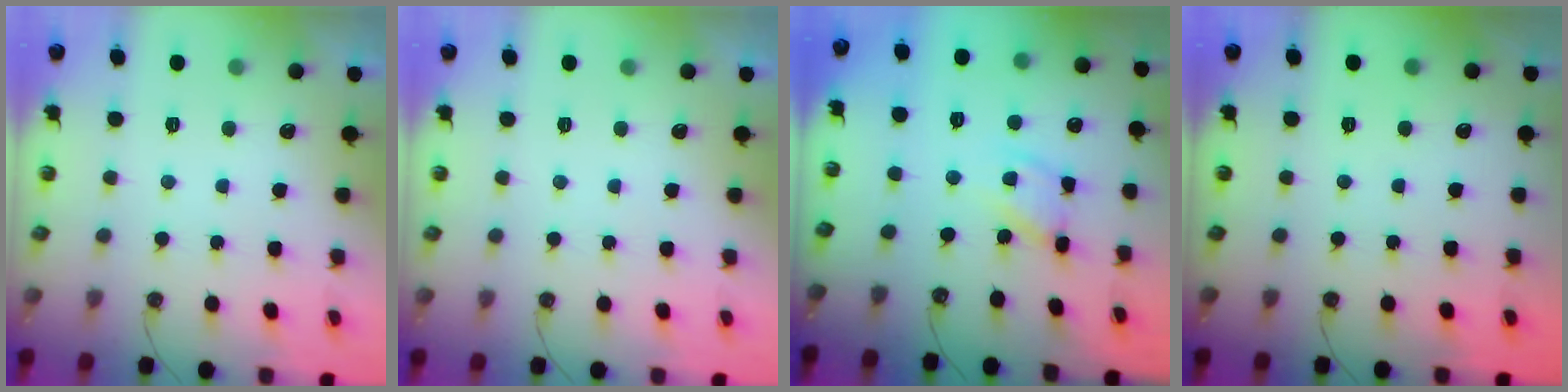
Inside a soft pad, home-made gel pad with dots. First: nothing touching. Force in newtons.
{"total": 0.0}
{"total": 10.5, "press": 10.5, "slide": 0.8}
{"total": 0.0}